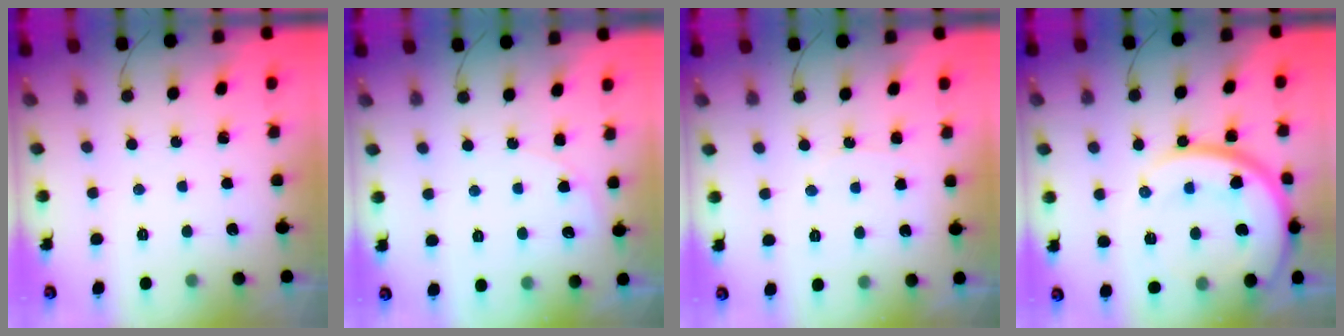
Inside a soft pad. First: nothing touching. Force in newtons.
{"total": 6.4, "press": 6.4, "slide": 0.1}
{"total": 5.7, "press": 5.7, "slide": 0.4}
{"total": 19.2, "press": 19.1, "slide": 1.4}